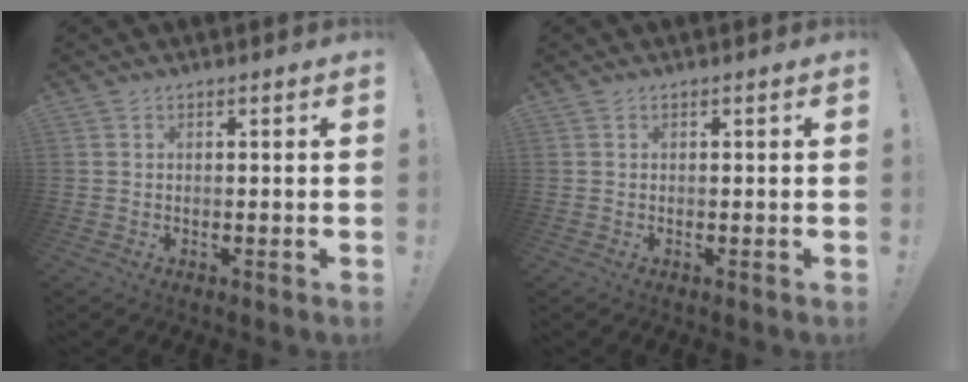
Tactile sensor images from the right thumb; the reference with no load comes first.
{"total": 0.0}